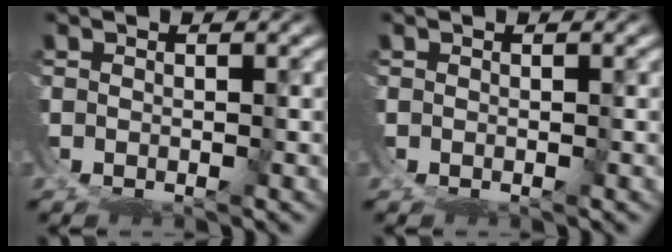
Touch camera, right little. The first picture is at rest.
{"total": 0.0}